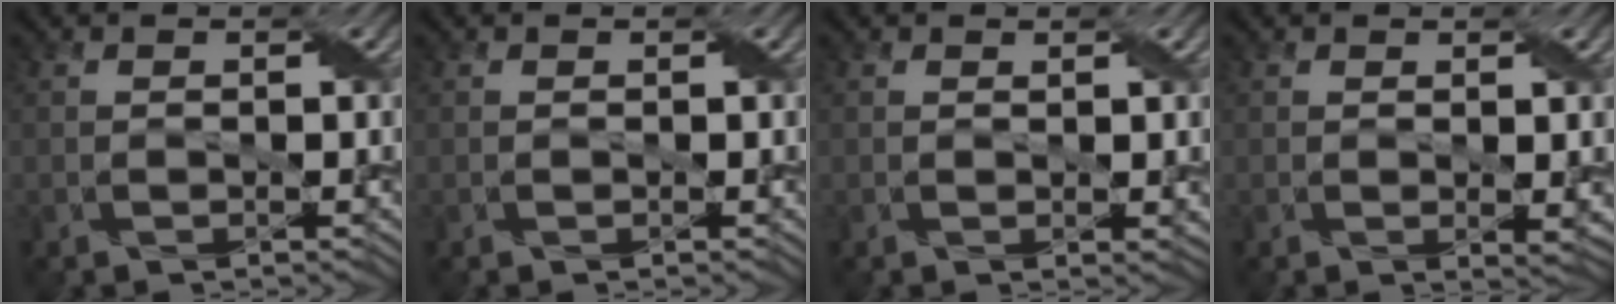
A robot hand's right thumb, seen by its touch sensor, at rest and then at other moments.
{"total": 0.0}
{"total": 0.9, "force": [0.5, 0.3, 0.7], "torque": [-0.010, -0.002, 0.011]}
{"total": 1.3, "force": [0.5, 0.3, 1.2], "torque": [-0.022, -0.005, 0.012]}